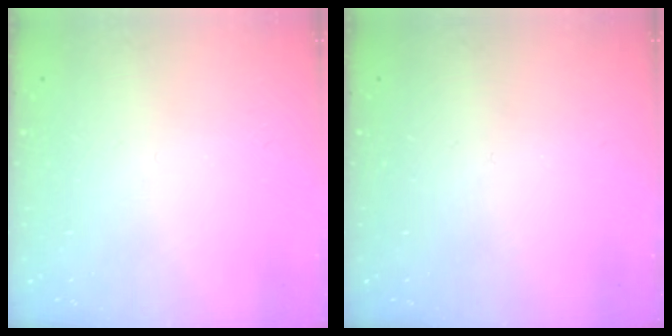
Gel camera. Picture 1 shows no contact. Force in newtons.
{"total": 0.0}